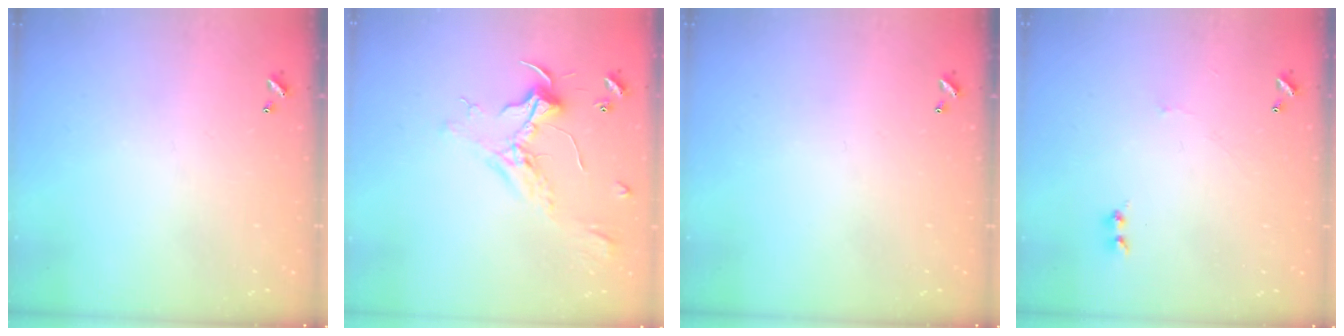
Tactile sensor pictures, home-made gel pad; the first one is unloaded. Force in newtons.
{"total": 2.3, "press": 2.2, "slide": 0.8}
{"total": 0.0}
{"total": 1.5, "press": 1.4, "slide": 0.6}